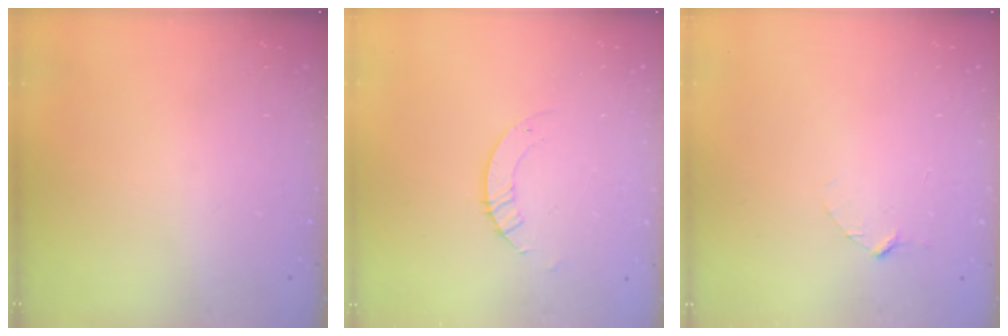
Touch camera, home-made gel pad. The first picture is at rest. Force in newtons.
{"total": 3.3, "press": 3.3, "slide": 0.2}
{"total": 2.9, "press": 2.9, "slide": 0.3}